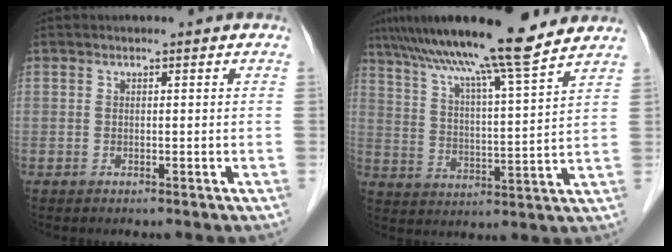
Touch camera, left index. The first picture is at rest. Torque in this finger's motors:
{"motor_torque": [1.07, -1.07, 1.05, 0.21]}